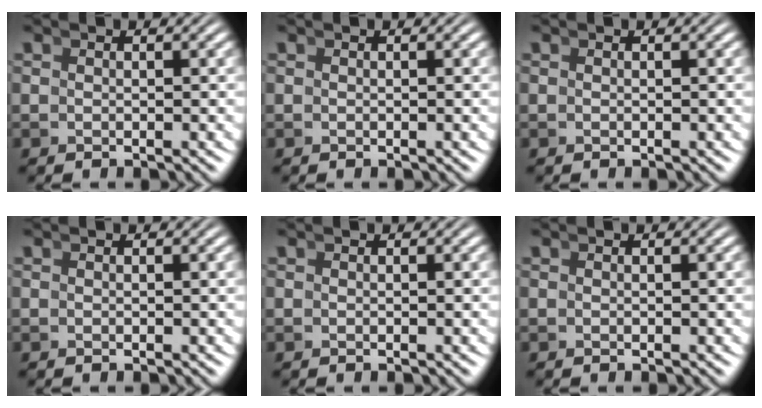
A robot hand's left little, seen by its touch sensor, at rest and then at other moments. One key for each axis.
{"total": 0.0}
{"total": 0.0}
{"total": 0.0}
{"total": 0.0}
{"total": 0.0}